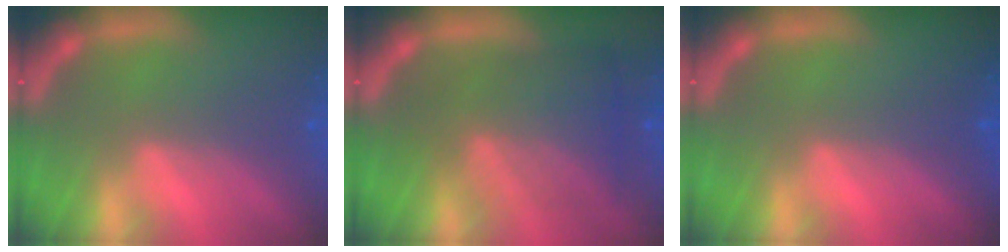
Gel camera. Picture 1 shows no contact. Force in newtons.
{"total": 7.1}
{"total": 0.0}